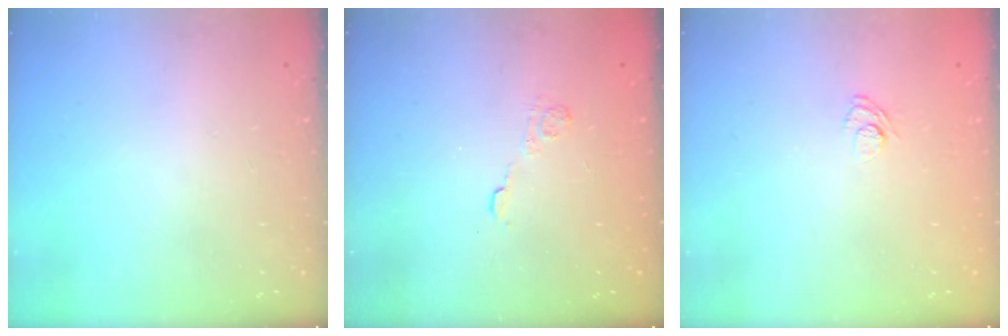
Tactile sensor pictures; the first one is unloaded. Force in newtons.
{"total": 2.9, "press": 2.4, "slide": 1.5}
{"total": 6.8, "press": 6.6, "slide": 1.4}